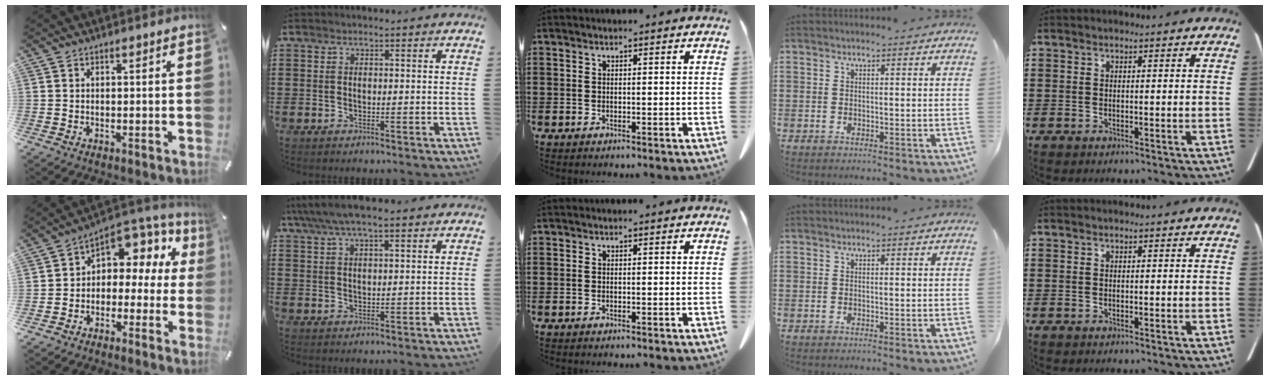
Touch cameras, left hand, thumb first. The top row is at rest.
{"thumb": {"total": 6.8, "force": [2.3, 5.7, 2.9], "torque": [-0.049, -0.023, 0.042]}, "index": {"total": 4.9, "force": [3.6, 1.2, 3.1], "torque": [-0.068, 0.001, 0.065]}}